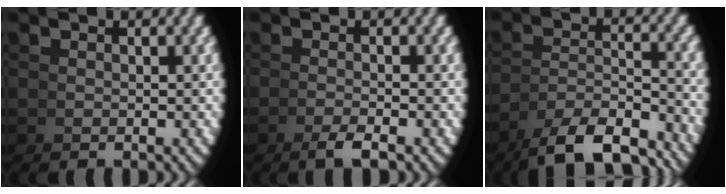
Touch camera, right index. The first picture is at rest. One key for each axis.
{"total": 1.9, "fx": -1.4, "fy": -0.8, "fz": 0.9, "tx": -0.006, "ty": 0.008, "tz": -0.028}
{"total": 8.1, "fx": -6.0, "fy": 3.2, "fz": 4.4, "tx": -0.082, "ty": -0.027, "tz": -0.082}